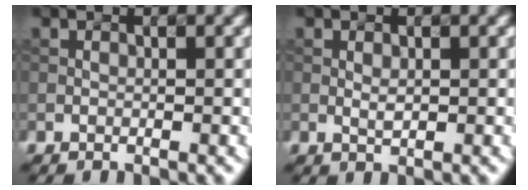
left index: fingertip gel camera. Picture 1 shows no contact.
{"total": 0.9, "force": [0.1, 0.4, 0.8], "torque": [-0.016, 0.000, 0.003]}